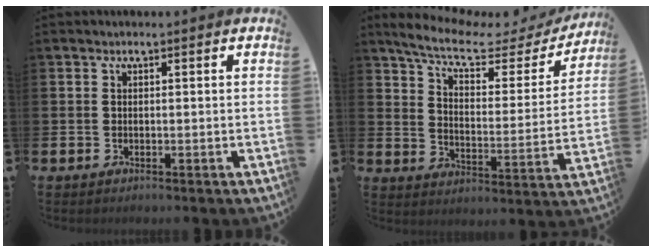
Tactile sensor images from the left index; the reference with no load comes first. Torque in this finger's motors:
{"motor_torque": [1.08, -1.06, 0.21, 0.05]}